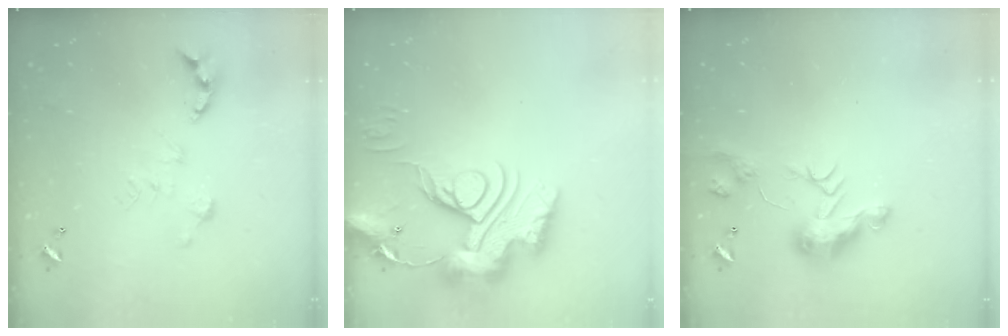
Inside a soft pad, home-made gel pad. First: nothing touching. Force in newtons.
{"total": 18.7, "press": 18.6, "slide": 1.7}
{"total": 11.0, "press": 11.0, "slide": 0.7}